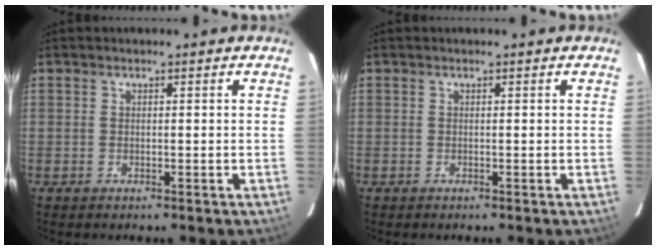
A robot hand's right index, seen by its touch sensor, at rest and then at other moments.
{"total": 0.0}